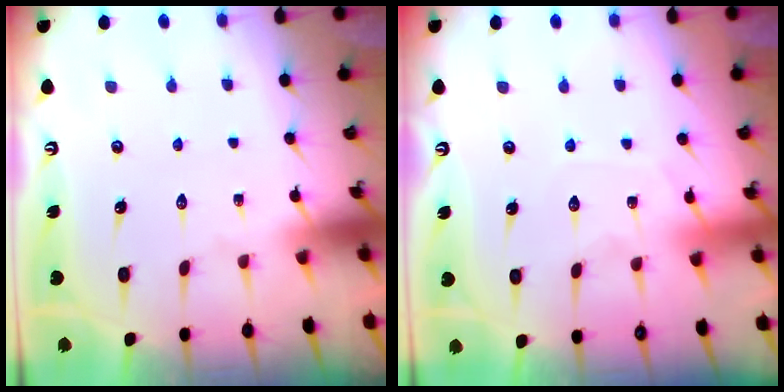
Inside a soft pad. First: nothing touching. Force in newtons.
{"total": 7.4, "press": 7.4, "slide": 0.8}